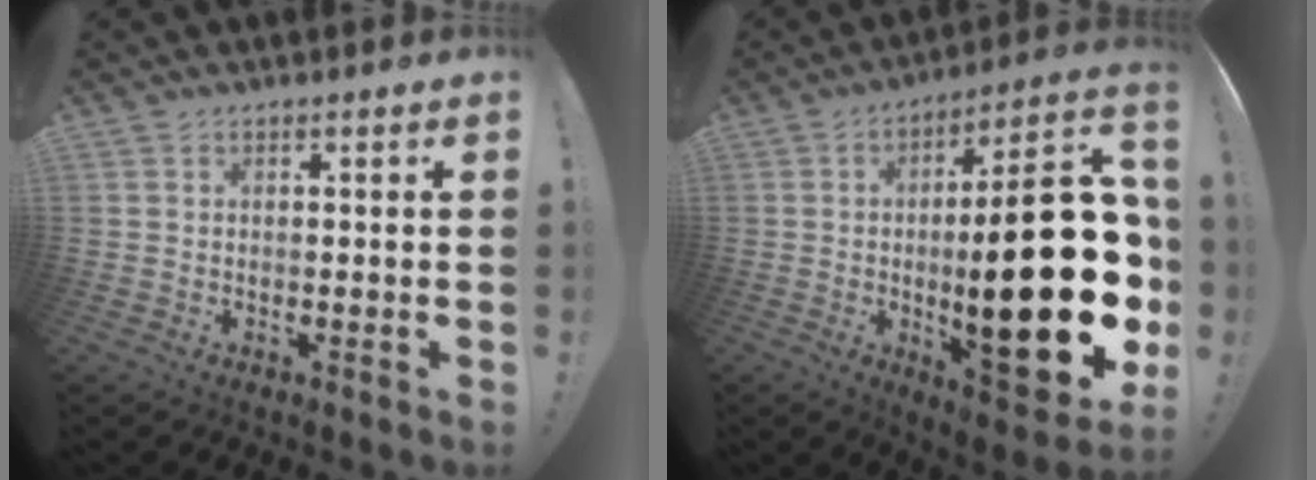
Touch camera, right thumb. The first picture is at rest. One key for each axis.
{"total": 33.0, "fx": -2.5, "fy": 10.4, "fz": 31.3, "tx": -0.486, "ty": 0.001, "tz": -0.032}